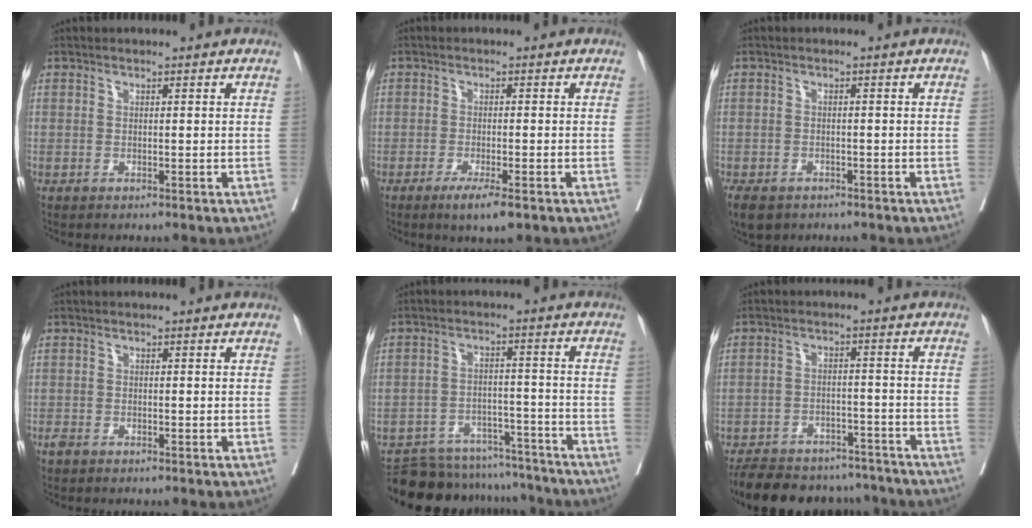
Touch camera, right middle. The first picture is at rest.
{"total": 4.1, "force": [-2.5, 0.5, 3.2], "torque": [-0.053, -0.009, -0.040]}
{"total": 9.6, "force": [-6.1, 6.3, 4.0], "torque": [-0.103, -0.020, -0.083]}
{"total": 1.0, "force": [-0.8, 0.4, 0.4], "torque": [-0.016, -0.003, -0.015]}
{"total": 15.1, "force": [-14.2, 4.7, 2.4], "torque": [-0.036, 0.021, -0.194]}
{"total": 16.7, "force": [-14.8, 5.8, 5.1], "torque": [-0.112, 0.005, -0.206]}